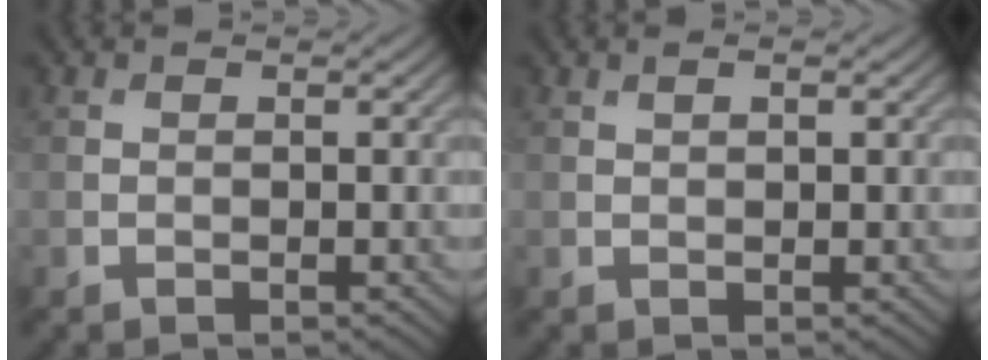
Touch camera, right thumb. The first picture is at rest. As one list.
[{"total": 0.9, "force": [0.5, 0.3, 0.7], "torque": [-0.015, 0.002, 0.009]}]